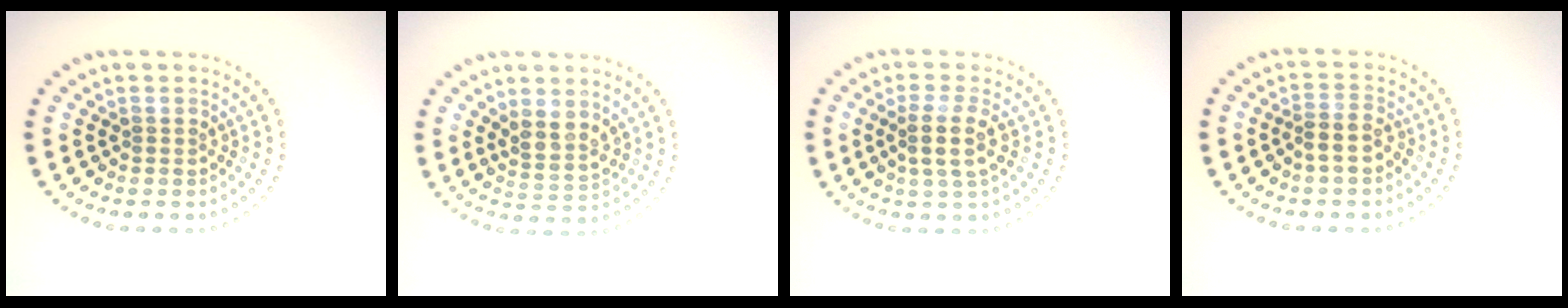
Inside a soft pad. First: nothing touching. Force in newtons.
{"total": 2.4, "press": 2.2, "slide": 1.1}
{"total": 2.9, "press": 2.6, "slide": 1.4}
{"total": 2.4, "press": 2.1, "slide": 1.1}